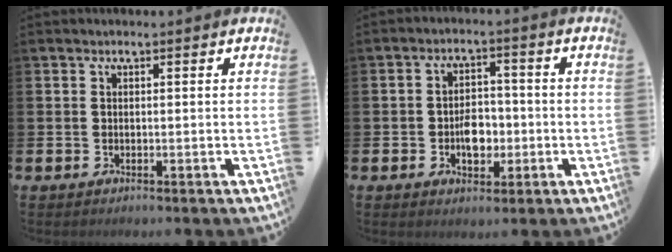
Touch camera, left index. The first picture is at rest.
{"total": 4.3, "force": [-1.1, 3.0, 2.9], "torque": [-0.048, 0.005, -0.024]}